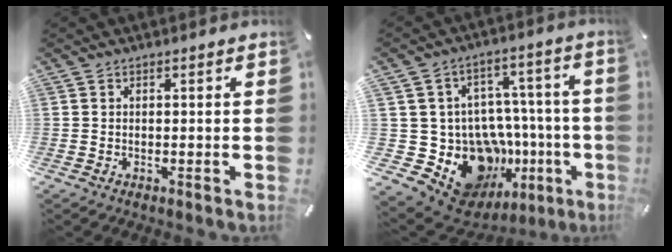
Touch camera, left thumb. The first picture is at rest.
{"total": 18.9, "force": [-7.3, 14.1, 10.3], "torque": [-0.163, 0.023, -0.082]}